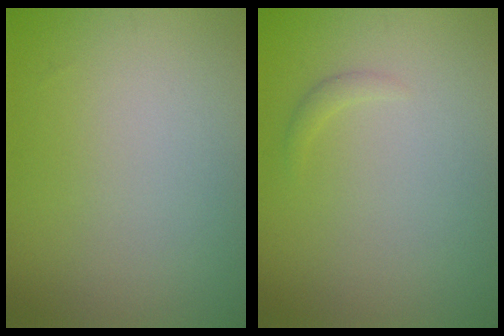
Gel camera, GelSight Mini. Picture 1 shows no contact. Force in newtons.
{"total": 0.6, "press": 0.6, "slide": 0.0}